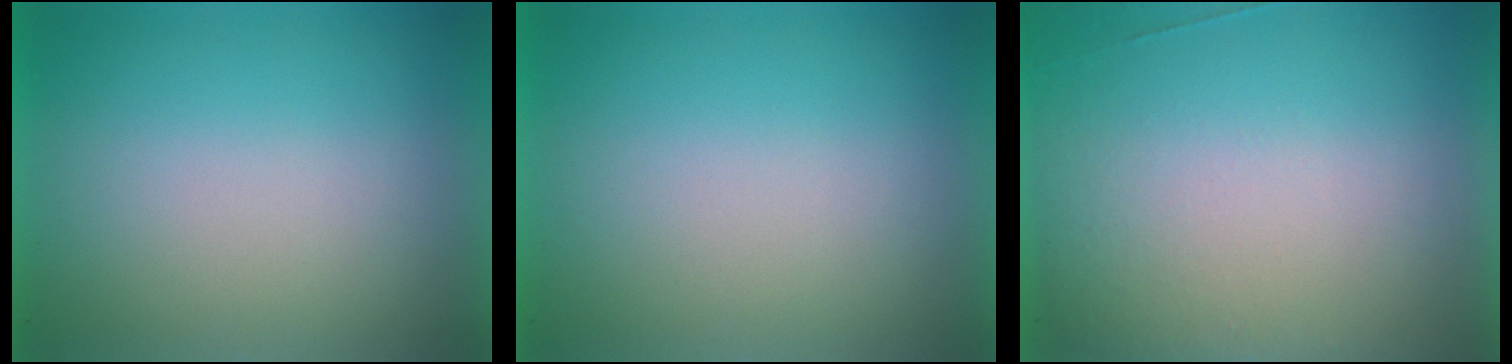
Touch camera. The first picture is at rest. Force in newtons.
{"total": 0.0}
{"total": 1.7}